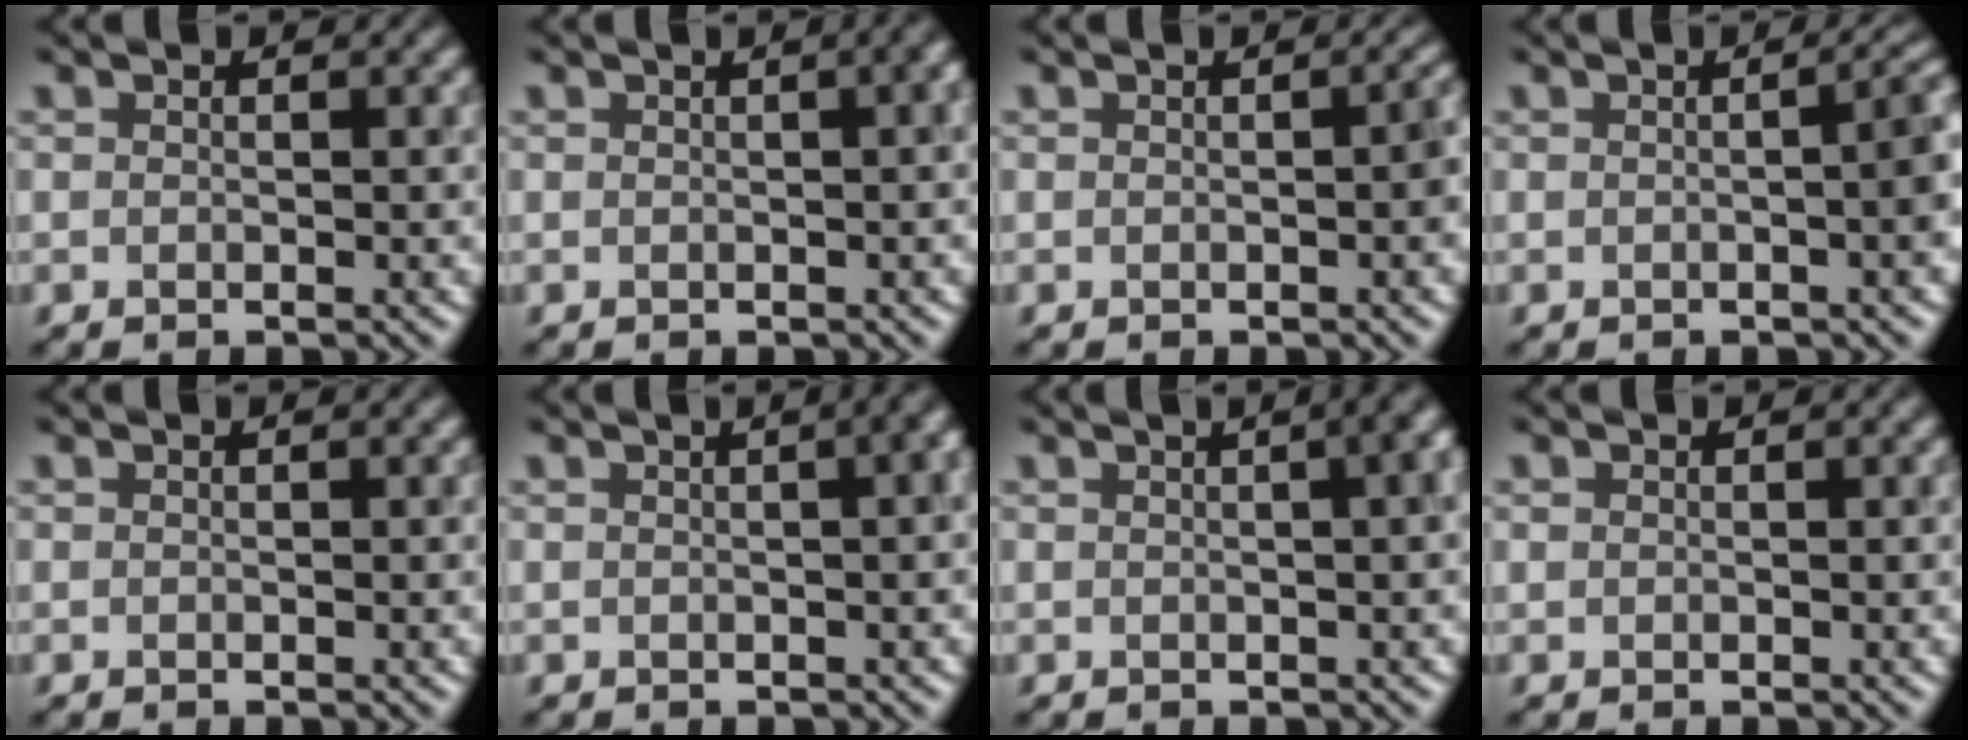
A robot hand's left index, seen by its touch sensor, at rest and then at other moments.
{"total": 4.5, "force": [1.1, 2.2, 3.8], "torque": [-0.012, 0.028, -0.001]}
{"total": 1.2, "force": [-0.3, 0.2, 1.2], "torque": [-0.015, 0.005, -0.001]}
{"total": 4.7, "force": [-0.2, 1.9, 4.3], "torque": [-0.020, 0.013, -0.003]}
{"total": 0.0}
{"total": 7.8, "force": [2.2, 4.2, 6.2], "torque": [-0.011, 0.054, -0.013]}
{"total": 9.9, "force": [3.1, 5.3, 7.7], "torque": [-0.006, 0.061, -0.006]}
{"total": 0.0}